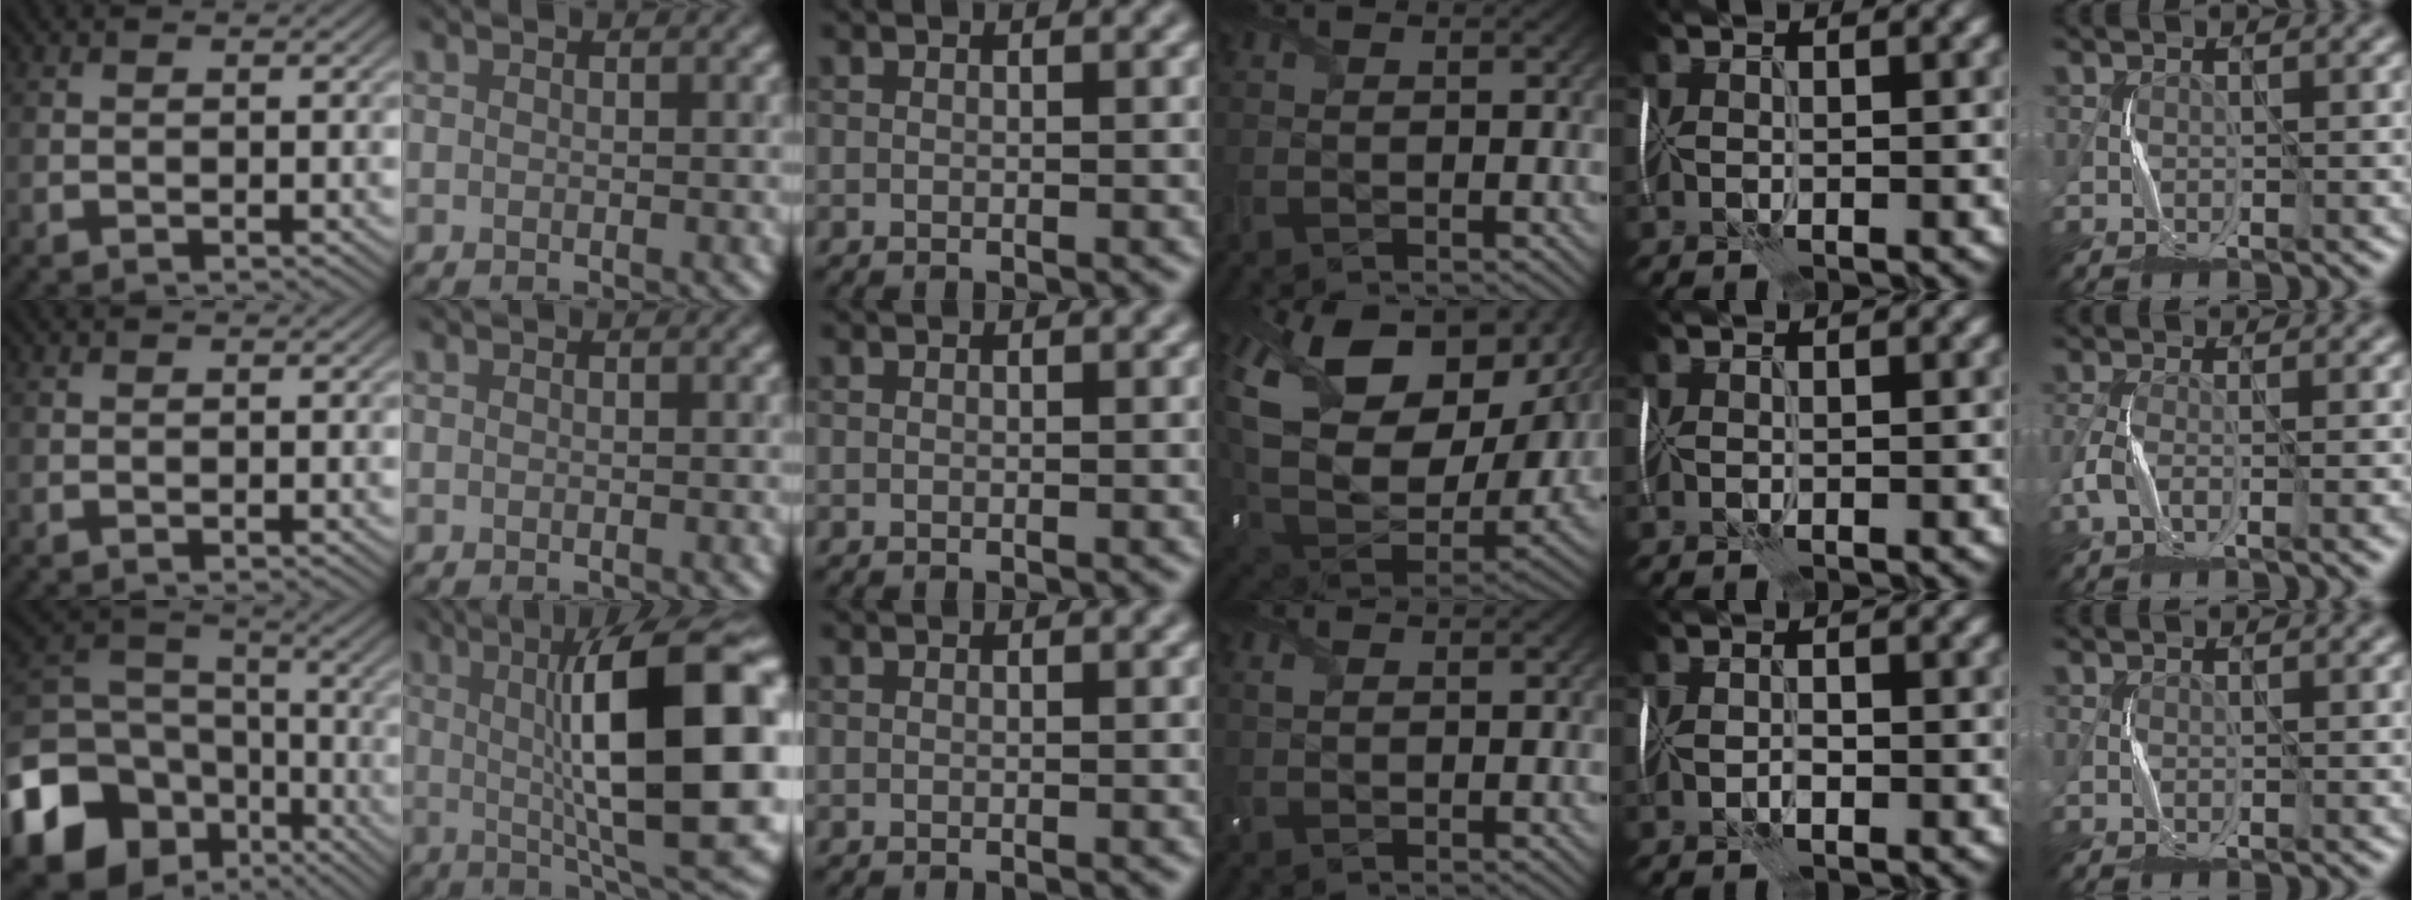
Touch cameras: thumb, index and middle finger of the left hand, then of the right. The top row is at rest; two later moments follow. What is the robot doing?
{"motion": "wrap", "object": "cellophane"}